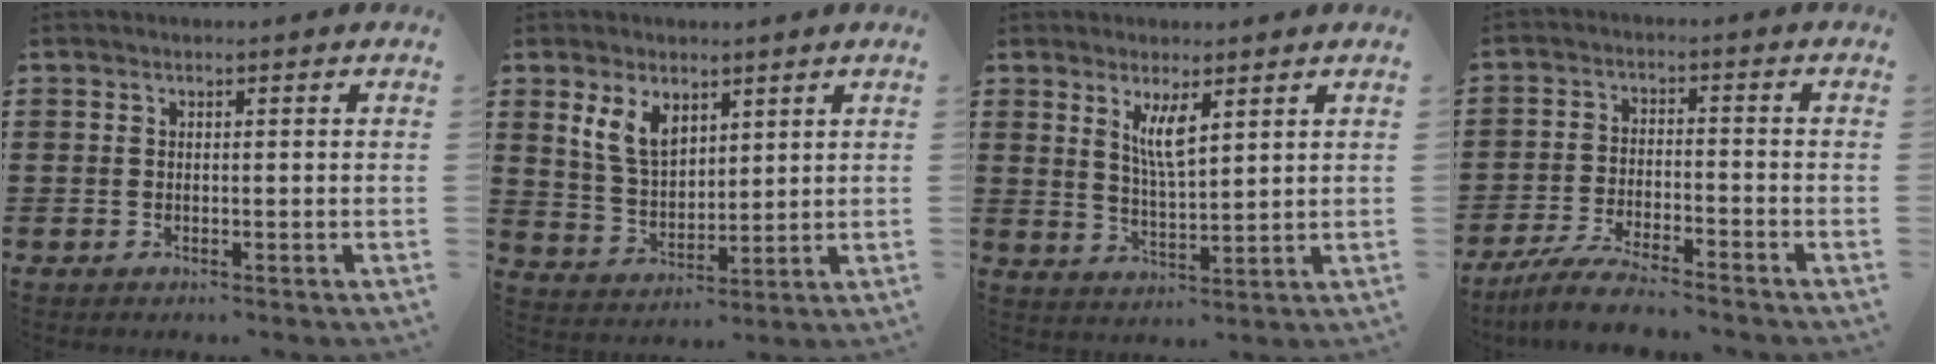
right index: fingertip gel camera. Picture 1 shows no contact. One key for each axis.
{"total": 6.5, "fx": 3.5, "fy": 3.8, "fz": 4.0, "tx": -0.100, "ty": 0.005, "tz": 0.065}
{"total": 5.0, "fx": 2.6, "fy": 1.3, "fz": 4.1, "tx": -0.088, "ty": 0.003, "tz": 0.044}
{"total": 5.4, "fx": -5.0, "fy": 0.2, "fz": 1.9, "tx": -0.053, "ty": -0.010, "tz": -0.101}